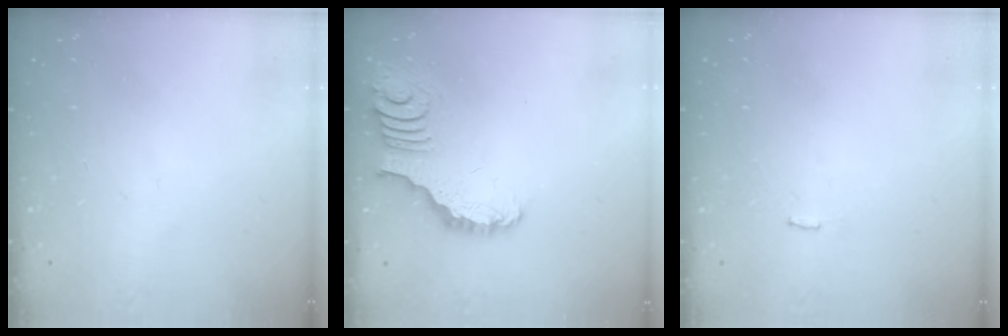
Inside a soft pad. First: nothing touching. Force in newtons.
{"total": 3.5, "press": 3.5, "slide": 0.5}
{"total": 2.5, "press": 2.5, "slide": 0.1}